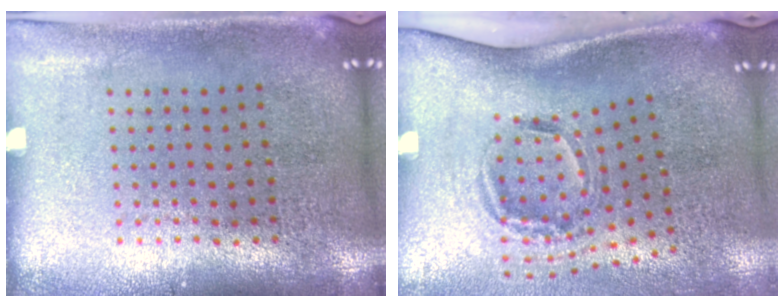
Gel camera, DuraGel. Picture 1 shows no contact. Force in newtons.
{"total": 2.0, "press": 1.2, "slide": 1.6}